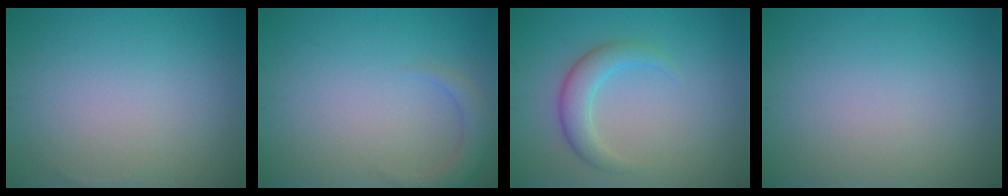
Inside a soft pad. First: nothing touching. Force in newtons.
{"total": 2.1, "press": 2.1, "slide": 0.3}
{"total": 3.0, "press": 3.0, "slide": 0.1}
{"total": 0.0}